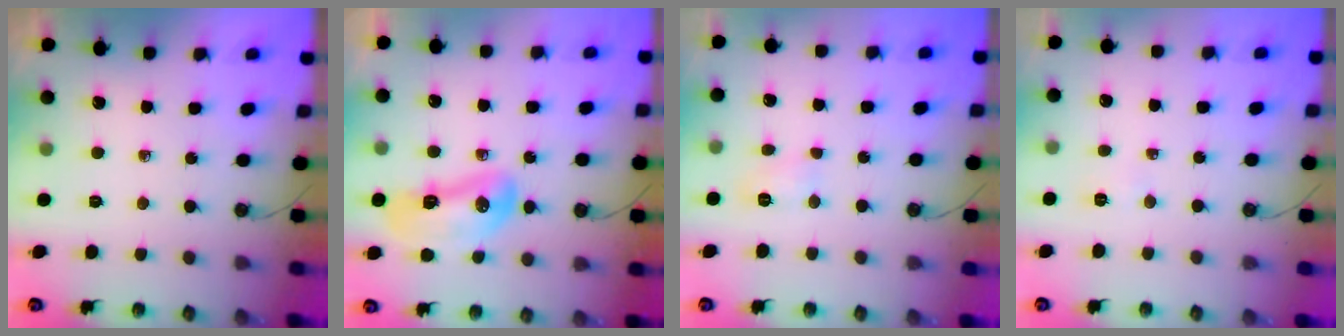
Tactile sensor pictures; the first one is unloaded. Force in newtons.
{"total": 20.1, "press": 14.2, "slide": 14.3}
{"total": 5.6, "press": 5.6, "slide": 0.6}
{"total": 2.6, "press": 2.4, "slide": 0.9}